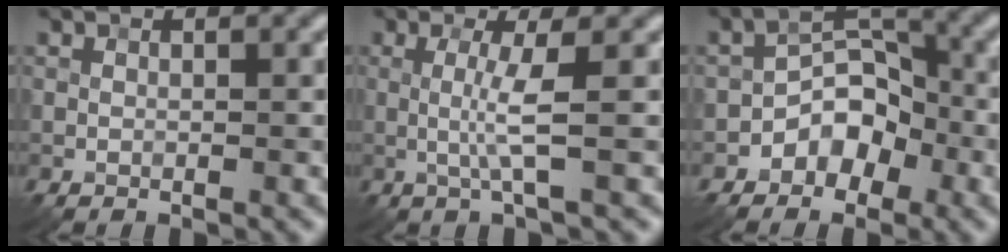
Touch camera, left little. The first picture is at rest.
{"total": 2.7, "force": [0.0, 0.1, 2.7], "torque": [-0.060, -0.003, -0.002]}
{"total": 4.6, "force": [-2.3, 3.1, 2.5], "torque": [-0.025, 0.009, -0.045]}